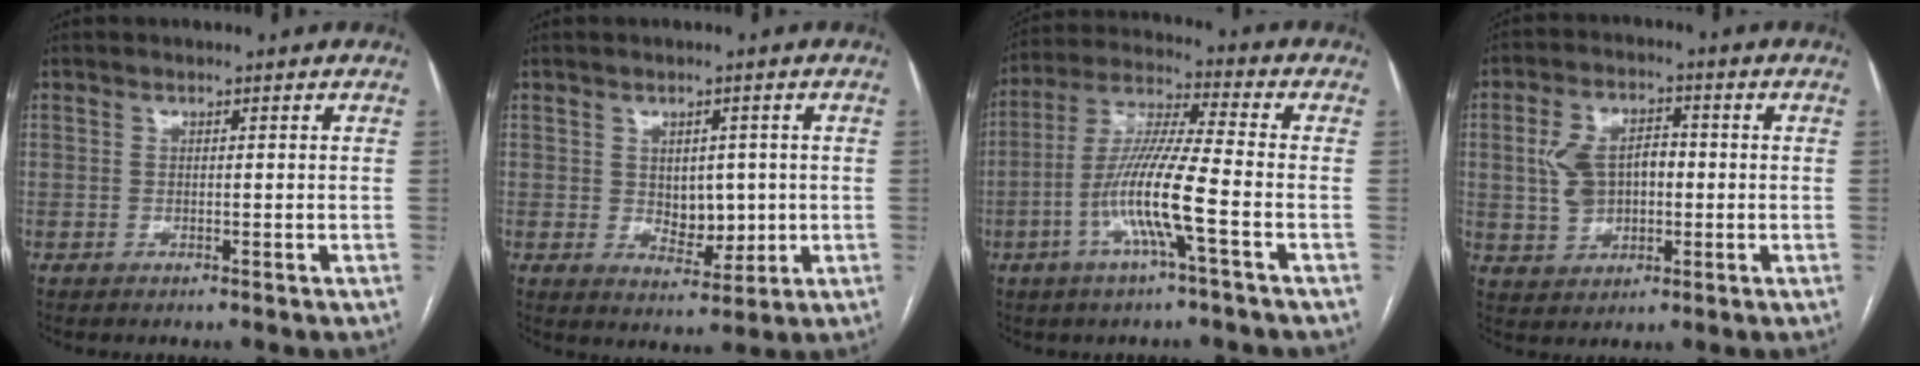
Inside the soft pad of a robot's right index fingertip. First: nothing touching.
{"total": 5.4, "force": [0.3, 3.5, 4.1], "torque": [-0.056, -0.004, 0.018]}
{"total": 11.8, "force": [-3.8, -0.1, 11.2], "torque": [-0.226, -0.001, -0.080]}
{"total": 8.2, "force": [0.3, 5.4, 6.1], "torque": [-0.127, 0.021, 0.013]}